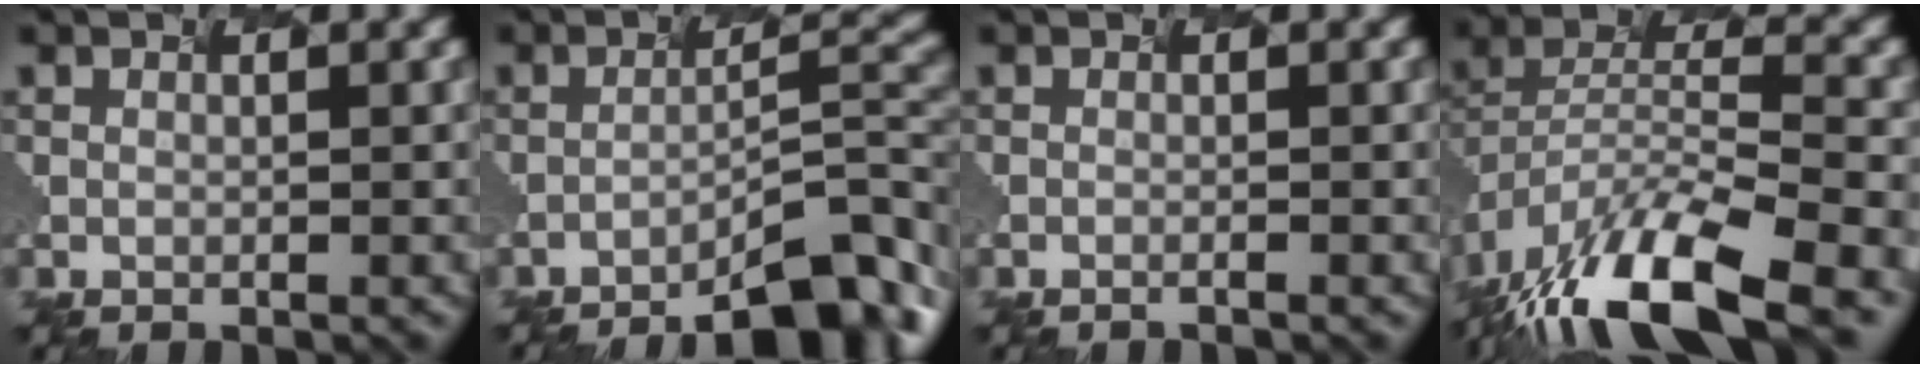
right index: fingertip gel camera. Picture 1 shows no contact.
{"total": 7.4, "force": [-5.1, 0.5, 5.3], "torque": [-0.084, 0.000, -0.050]}
{"total": 0.6, "force": [-0.6, -0.1, 0.1], "torque": [0.004, -0.002, -0.008]}
{"total": 12.6, "force": [-10.0, 2.9, 7.0], "torque": [-0.169, -0.004, -0.148]}